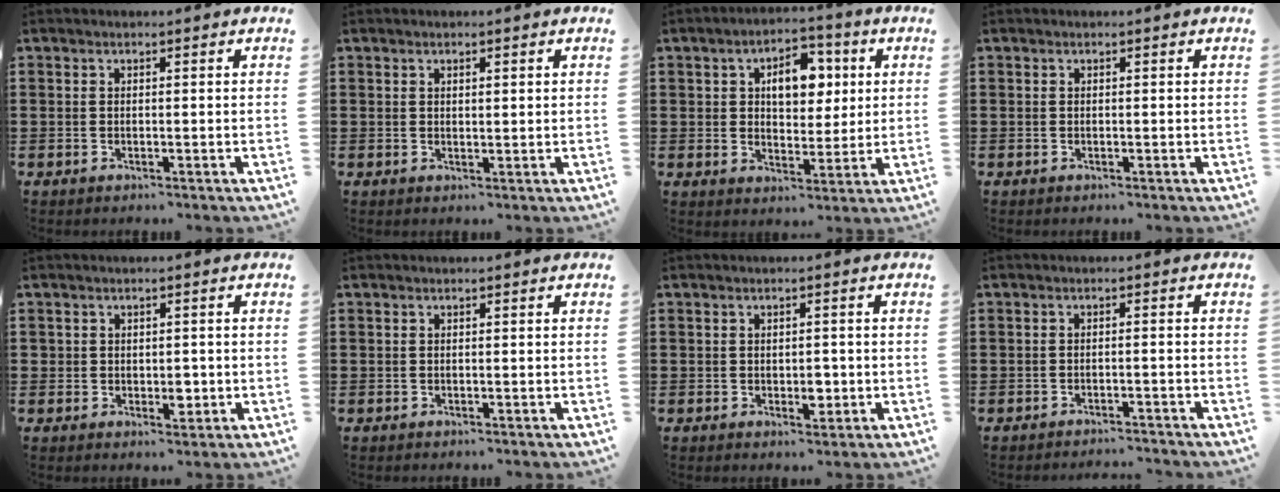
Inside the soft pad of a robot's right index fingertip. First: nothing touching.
{"total": 0.7, "force": [0.5, 0.2, 0.5], "torque": [-0.009, 0.003, 0.009]}
{"total": 7.0, "force": [2.1, 4.4, 5.1], "torque": [-0.083, 0.005, 0.026]}
{"total": 0.0}
{"total": 2.5, "force": [-0.2, 1.8, 1.7], "torque": [-0.035, 0.005, -0.004]}
{"total": 0.0}
{"total": 2.6, "force": [-0.4, 1.5, 2.2], "torque": [-0.032, -0.003, -0.009]}
{"total": 1.5, "force": [-1.5, -0.2, 0.2], "torque": [-0.005, 0.002, -0.030]}